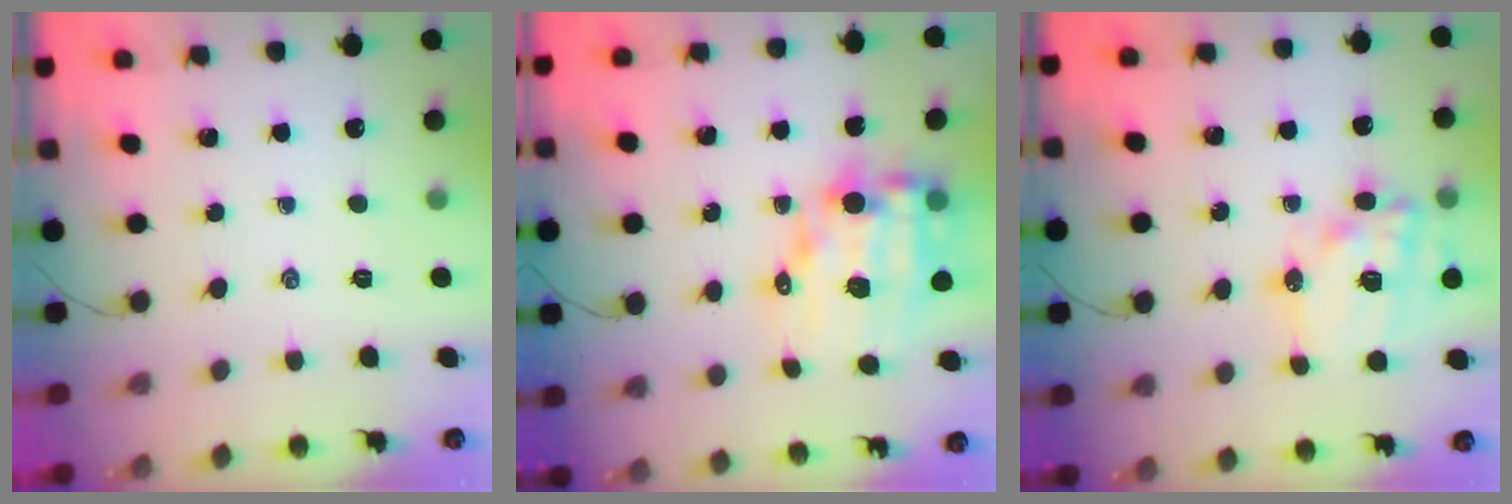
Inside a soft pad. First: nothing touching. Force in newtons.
{"total": 12.4, "press": 12.0, "slide": 3.2}
{"total": 16.1, "press": 15.7, "slide": 3.6}